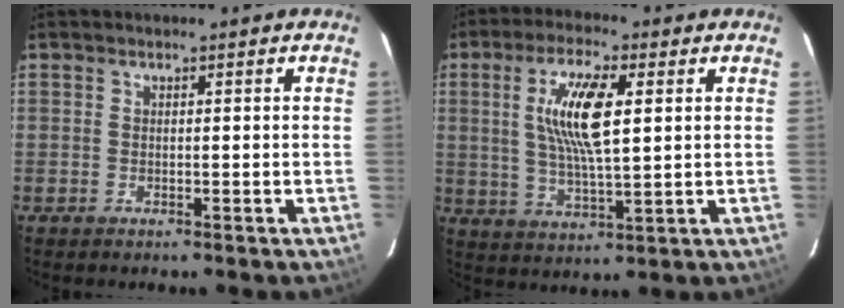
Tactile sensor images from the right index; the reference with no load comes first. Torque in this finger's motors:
{"motor_torque": [0.69, 0.34, 0.55, 0.20]}